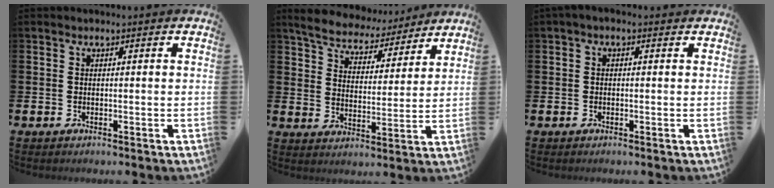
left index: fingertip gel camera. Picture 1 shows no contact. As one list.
[{"total": 6.5, "force": [6.2, 1.7, 1.0], "torque": [-0.045, -0.044, 0.107]}, {"total": 0.7, "force": [-0.4, 0.4, 0.5], "torque": [-0.006, 0.002, -0.009]}]